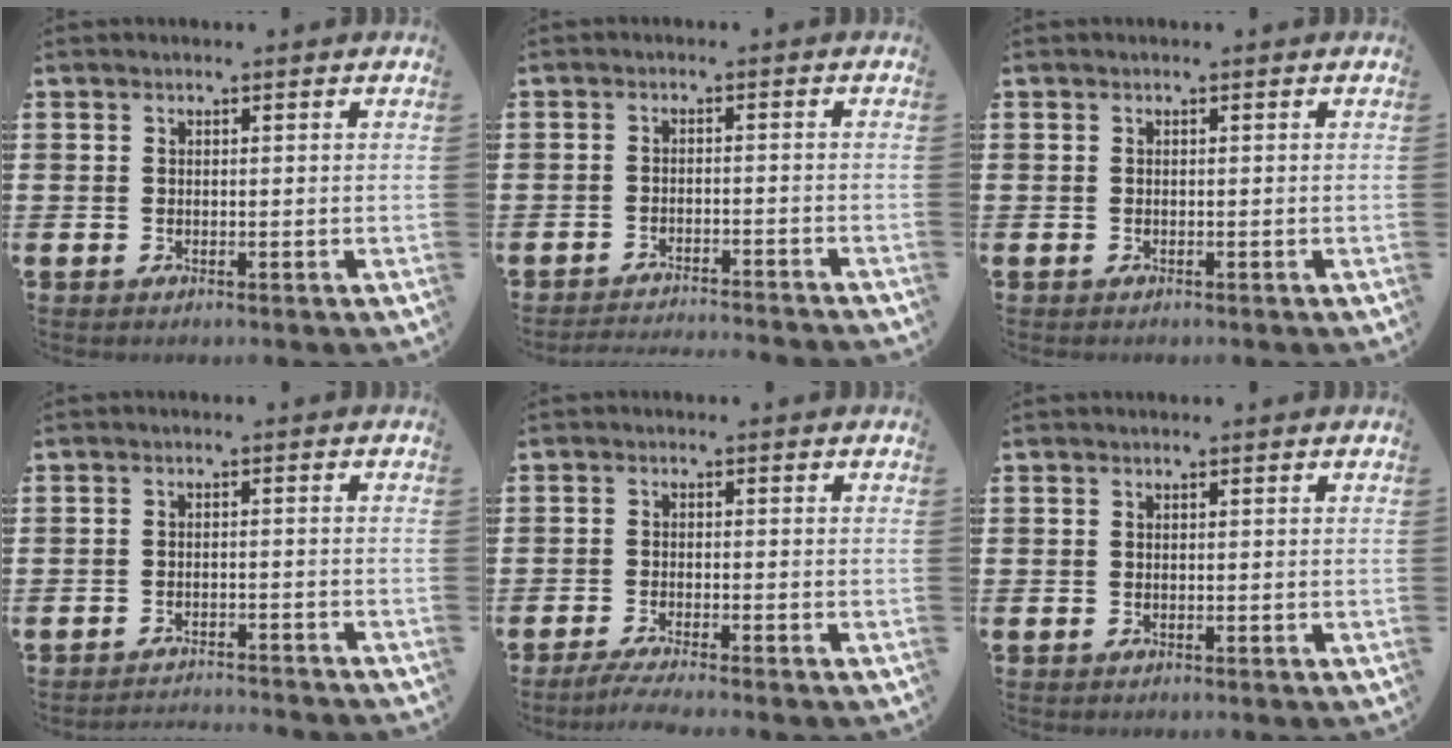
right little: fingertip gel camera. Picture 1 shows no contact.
{"total": 2.3, "force": [-2.3, -0.3, 0.1], "torque": [-0.002, 0.004, -0.048]}
{"total": 0.0}
{"total": 1.9, "force": [-1.9, -0.2, -0.1], "torque": [-0.001, 0.005, -0.040]}
{"total": 2.3, "force": [-1.8, -0.1, 1.5], "torque": [-0.023, -0.003, -0.031]}
{"total": 0.0}